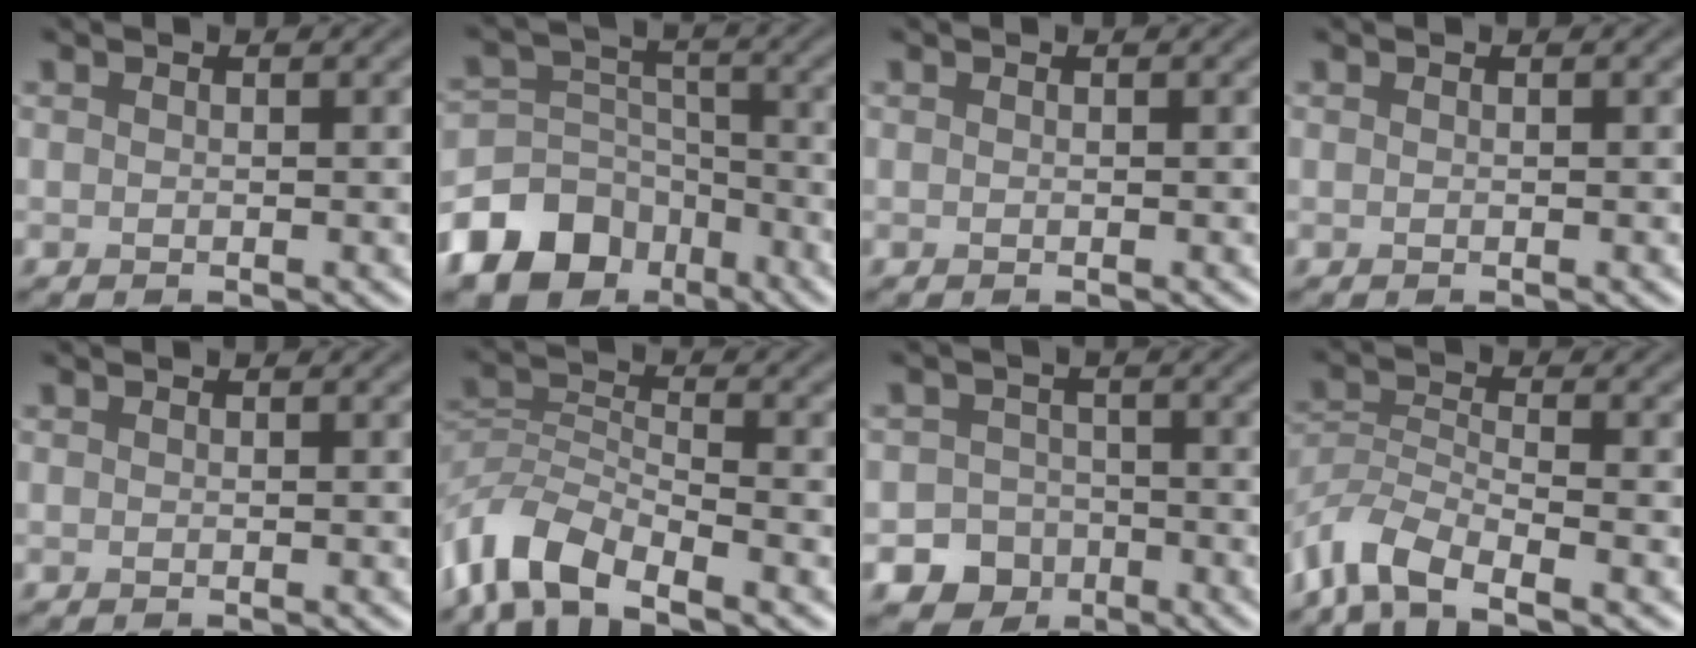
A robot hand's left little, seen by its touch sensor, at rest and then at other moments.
{"total": 11.5, "force": [-7.1, 8.1, 3.8], "torque": [-0.082, -0.017, -0.133]}
{"total": 0.0}
{"total": 0.0}
{"total": 0.0}
{"total": 6.9, "force": [-5.0, 2.9, 3.9], "torque": [-0.070, 0.002, -0.111]}
{"total": 6.6, "force": [-3.9, 5.3, 1.0], "torque": [0.012, -0.015, -0.072]}
{"total": 5.9, "force": [-4.4, 2.1, 3.3], "torque": [-0.063, -0.002, -0.096]}